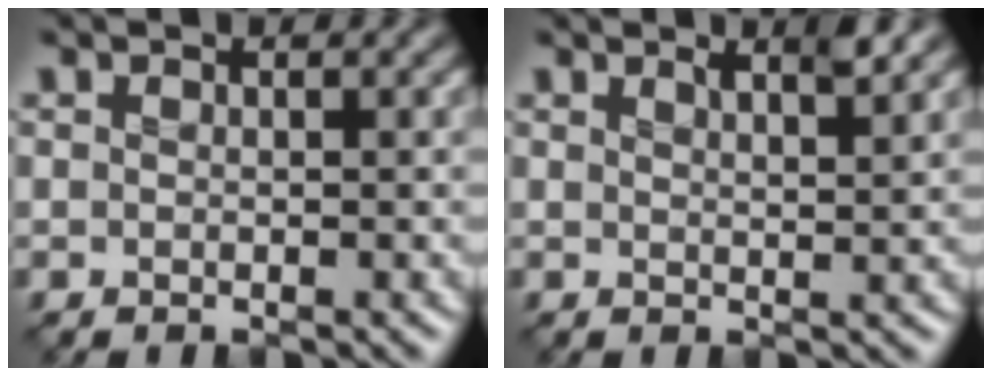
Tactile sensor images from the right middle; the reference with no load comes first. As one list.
[{"total": 2.0, "force": [1.3, 0.4, 1.5], "torque": [-0.011, 0.001, 0.014]}]